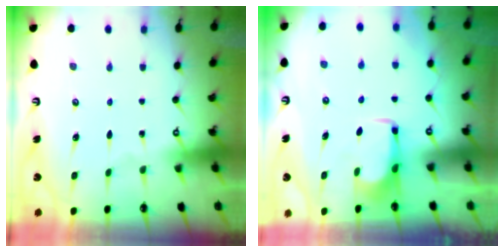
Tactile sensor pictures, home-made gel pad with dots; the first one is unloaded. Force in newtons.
{"total": 1.7, "press": 1.6, "slide": 0.4}